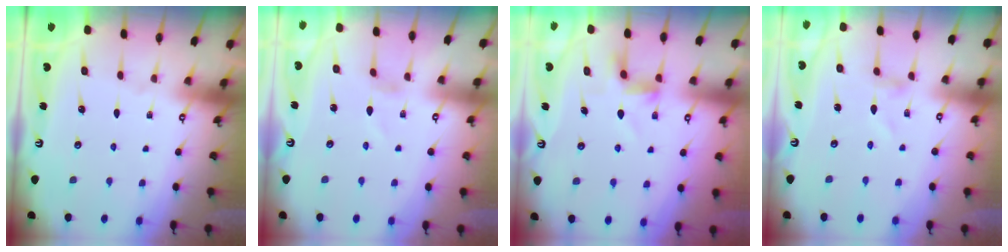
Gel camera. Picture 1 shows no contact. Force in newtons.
{"total": 0.0}
{"total": 4.6, "press": 4.5, "slide": 1.2}
{"total": 0.0}